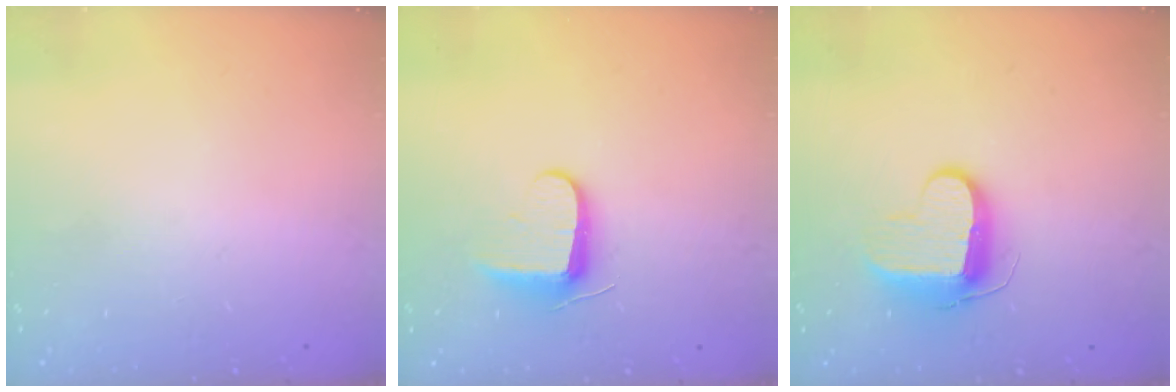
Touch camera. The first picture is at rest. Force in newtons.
{"total": 8.7, "press": 8.6, "slide": 1.4}
{"total": 9.4, "press": 9.4, "slide": 0.7}